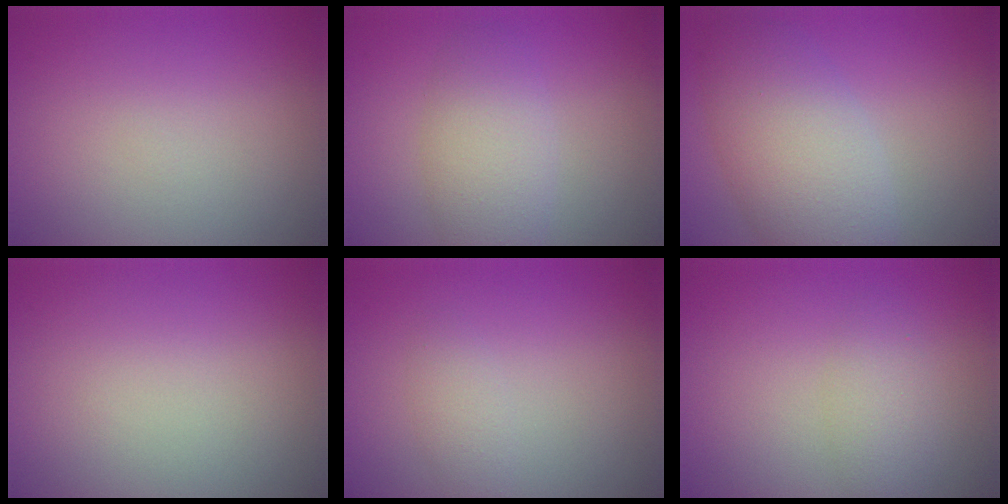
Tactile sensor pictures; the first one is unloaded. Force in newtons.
{"total": 2.7, "press": 2.7, "slide": 0.3}
{"total": 7.0, "press": 7.0, "slide": 0.3}
{"total": 0.0}
{"total": 1.4, "press": 1.4, "slide": 0.1}
{"total": 2.2, "press": 2.2, "slide": 0.1}